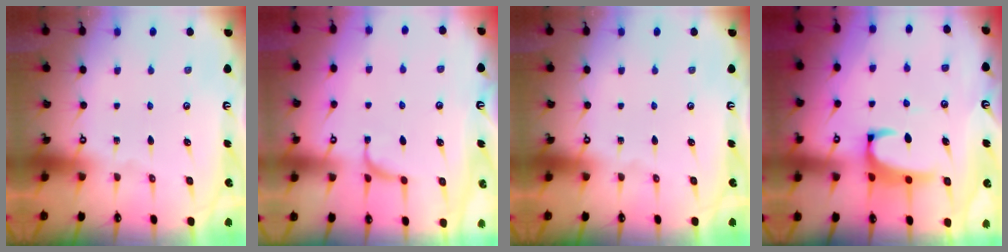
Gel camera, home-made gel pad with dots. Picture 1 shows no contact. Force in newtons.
{"total": 2.4, "press": 2.4, "slide": 0.4}
{"total": 0.0}
{"total": 2.8, "press": 2.7, "slide": 0.9}